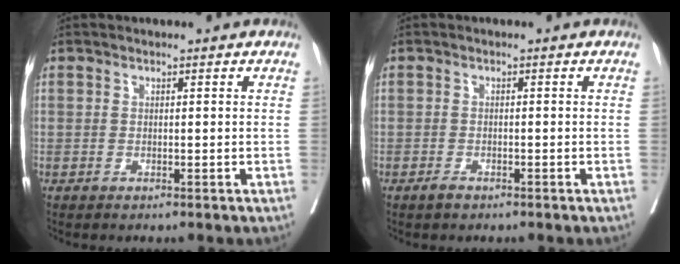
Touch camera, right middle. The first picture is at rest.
{"total": 1.2, "force": [-1.0, 0.5, 0.6], "torque": [-0.012, 0.000, -0.014]}